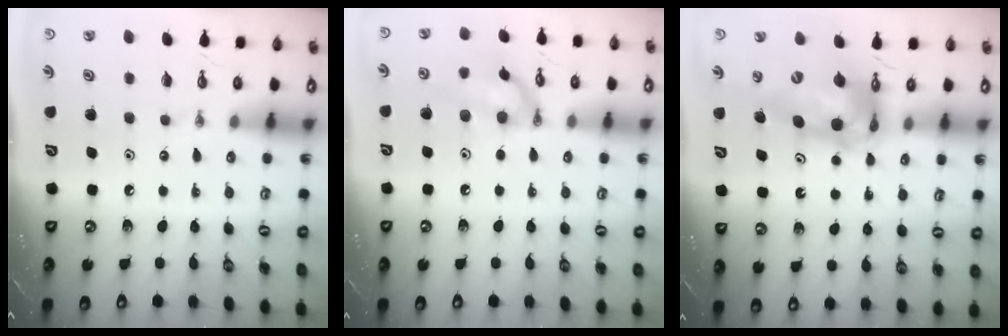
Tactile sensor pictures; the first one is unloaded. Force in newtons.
{"total": 12.6, "press": 10.6, "slide": 6.8}
{"total": 12.9, "press": 12.8, "slide": 1.3}